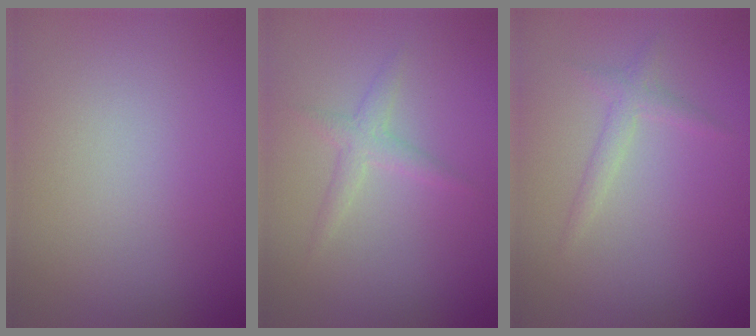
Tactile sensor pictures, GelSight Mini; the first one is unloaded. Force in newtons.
{"total": 1.6, "press": 1.6, "slide": 0.0}
{"total": 1.3, "press": 1.3, "slide": 0.0}